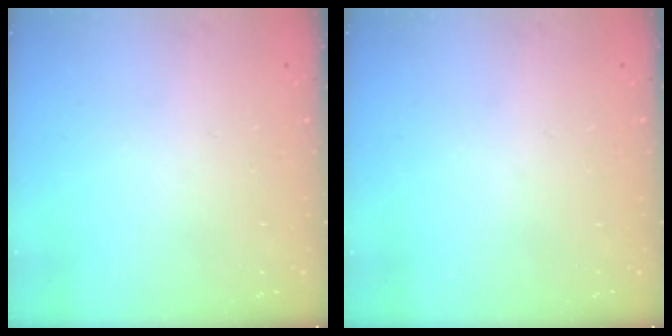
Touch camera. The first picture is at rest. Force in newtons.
{"total": 0.0}